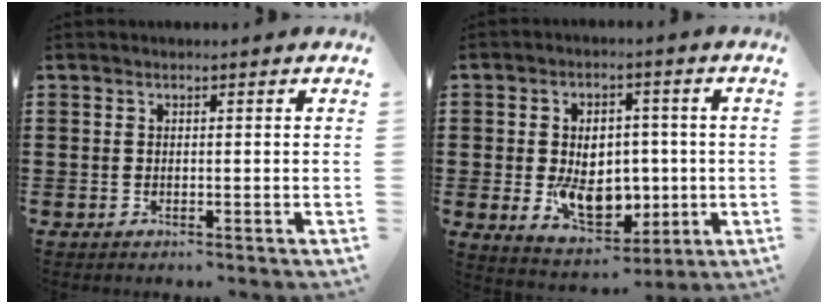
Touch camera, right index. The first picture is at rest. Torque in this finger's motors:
{"motor_torque": [1.26, 0.88, 1.05, 0.21]}